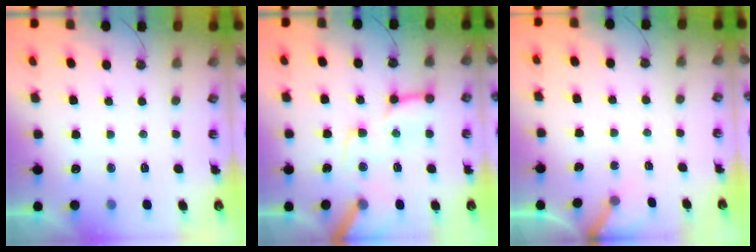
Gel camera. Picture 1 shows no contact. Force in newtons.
{"total": 15.3, "press": 15.2, "slide": 1.5}
{"total": 4.0, "press": 4.0, "slide": 0.3}